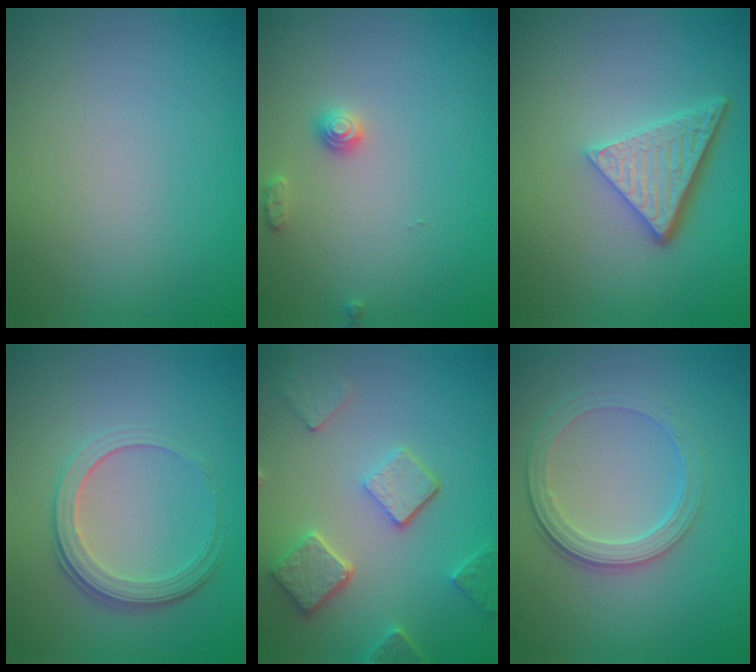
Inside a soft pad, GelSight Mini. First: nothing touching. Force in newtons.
{"total": 1.4, "press": 1.4, "slide": 0.1}
{"total": 4.7, "press": 3.5, "slide": 3.2}
{"total": 3.9, "press": 2.8, "slide": 2.8}
{"total": 4.9, "press": 3.8, "slide": 3.1}
{"total": 4.0, "press": 2.9, "slide": 2.8}